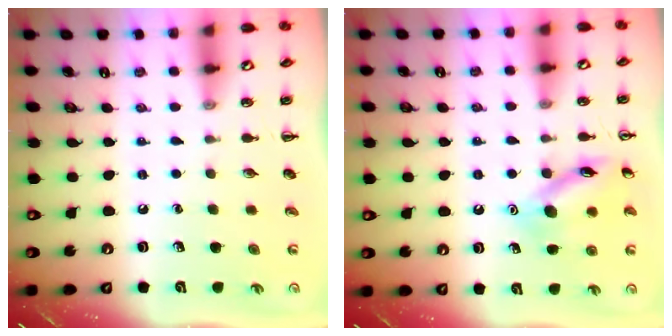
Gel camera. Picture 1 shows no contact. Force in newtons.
{"total": 12.0, "press": 11.9, "slide": 0.9}